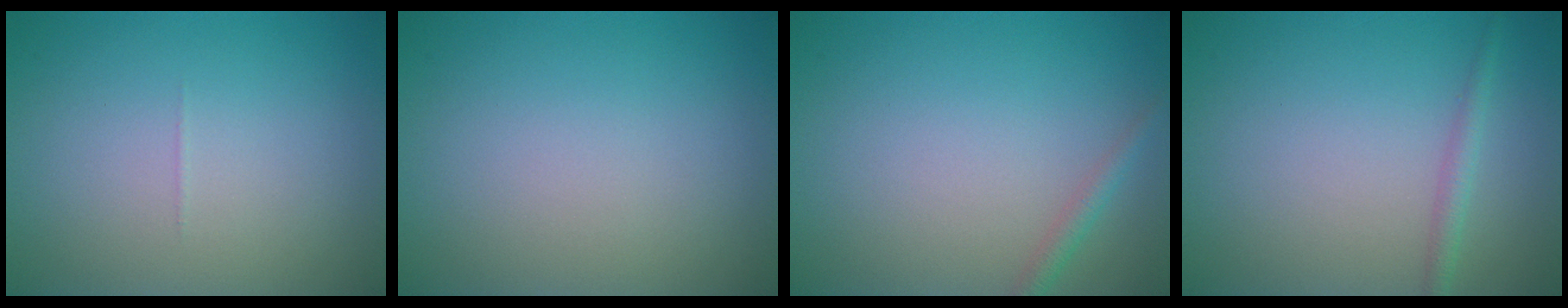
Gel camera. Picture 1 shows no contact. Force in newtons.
{"total": 0.0}
{"total": 1.3, "press": 1.3, "slide": 0.1}
{"total": 1.4, "press": 1.4, "slide": 0.1}